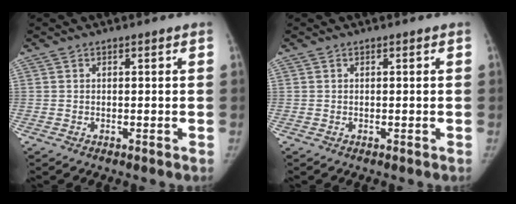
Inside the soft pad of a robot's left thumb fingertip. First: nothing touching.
{"total": 0.0}